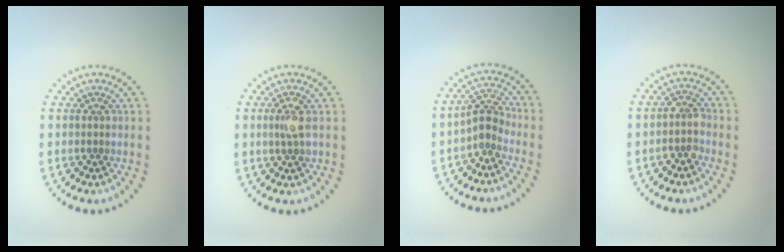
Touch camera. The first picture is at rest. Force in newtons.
{"total": 1.6, "press": 1.5, "slide": 0.3}
{"total": 2.2, "press": 1.8, "slide": 1.4}
{"total": 1.8, "press": 1.5, "slide": 1.0}